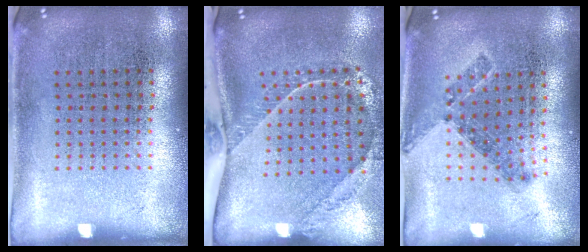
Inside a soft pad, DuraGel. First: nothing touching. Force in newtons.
{"total": 2.4, "press": 1.7, "slide": 1.7}
{"total": 0.9, "press": 0.8, "slide": 0.5}